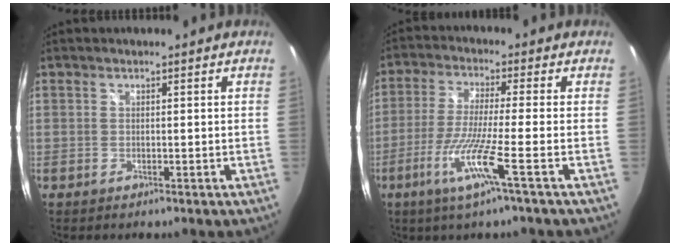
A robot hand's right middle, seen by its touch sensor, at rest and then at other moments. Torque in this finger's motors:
{"motor_torque": [1.73, -0.41, 0.46, 0.17]}